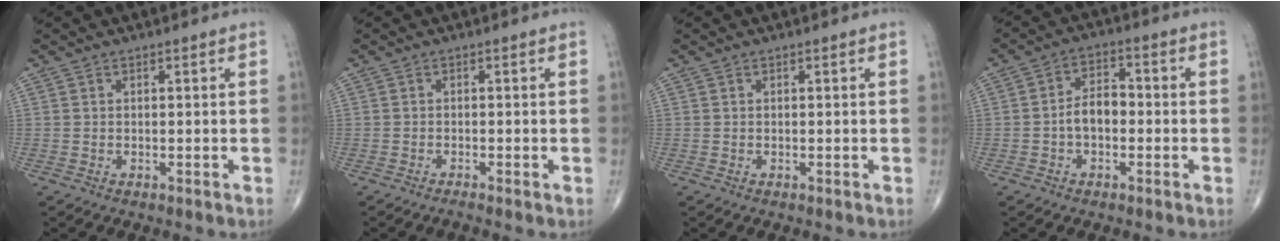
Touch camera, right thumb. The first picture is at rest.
{"total": 0.9, "force": [-0.7, 0.0, 0.6], "torque": [-0.011, 0.000, -0.018]}
{"total": 0.0}
{"total": 5.8, "force": [-1.1, 3.6, 4.4], "torque": [-0.060, 0.027, -0.028]}